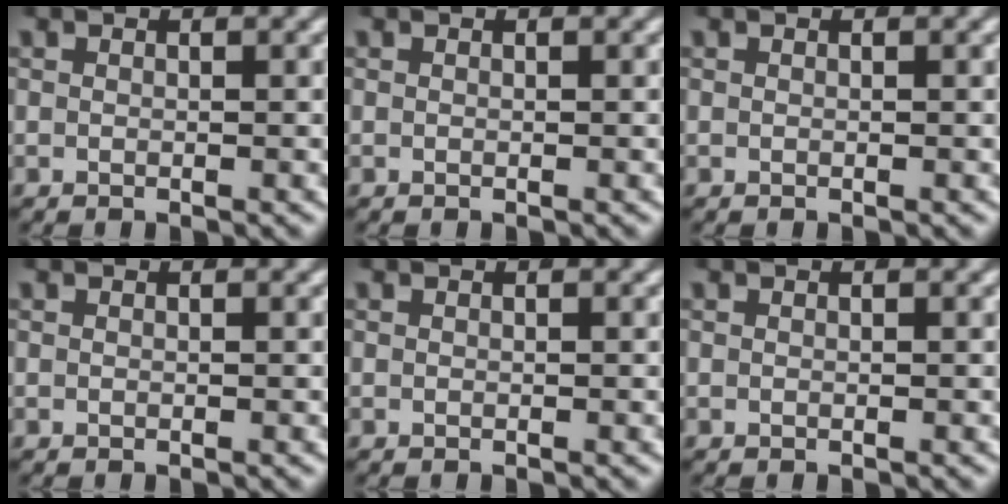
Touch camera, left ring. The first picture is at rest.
{"total": 0.0}
{"total": 0.0}
{"total": 0.0}
{"total": 0.0}
{"total": 0.0}